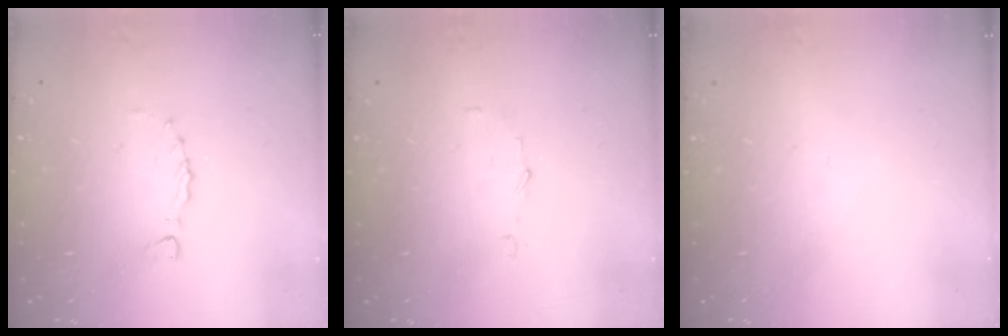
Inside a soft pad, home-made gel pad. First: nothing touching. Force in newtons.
{"total": 3.4, "press": 3.4, "slide": 0.2}
{"total": 0.0}